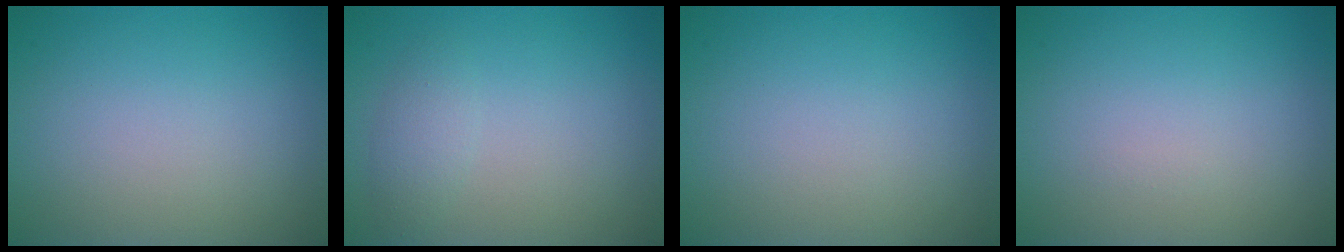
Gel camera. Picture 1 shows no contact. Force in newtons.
{"total": 1.4, "press": 1.4, "slide": 0.1}
{"total": 0.0}
{"total": 0.0}